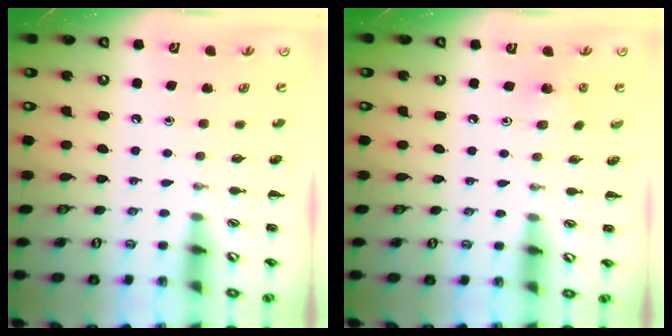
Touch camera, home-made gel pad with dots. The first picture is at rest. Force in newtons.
{"total": 3.8, "press": 3.6, "slide": 1.2}